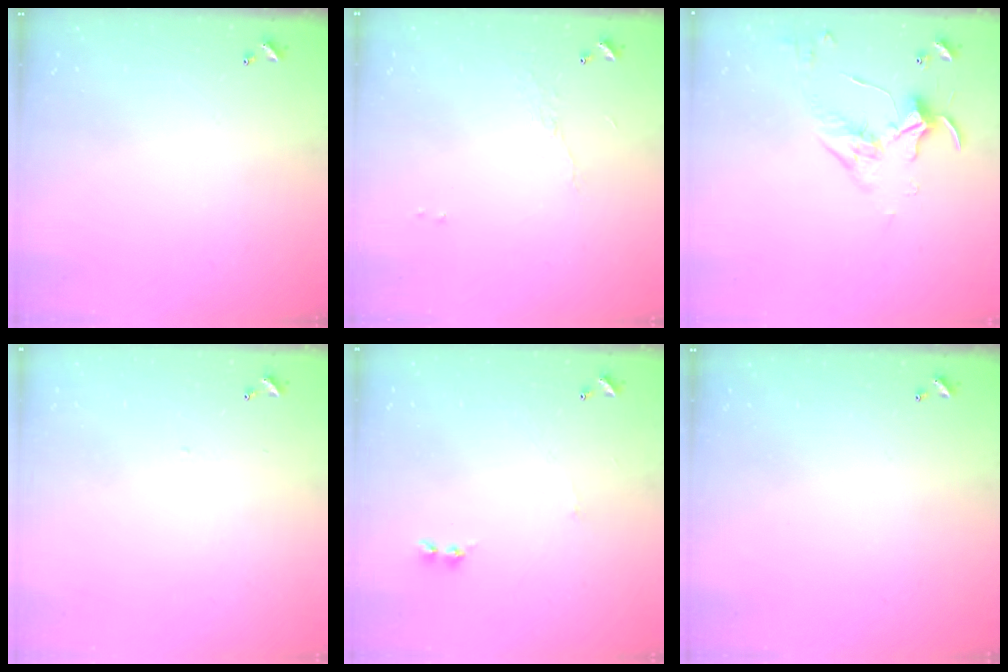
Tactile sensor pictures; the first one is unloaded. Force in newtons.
{"total": 4.3, "press": 4.3, "slide": 0.5}
{"total": 3.4, "press": 3.4, "slide": 0.6}
{"total": 2.1, "press": 2.1, "slide": 0.2}
{"total": 1.5, "press": 1.4, "slide": 0.6}
{"total": 0.0}